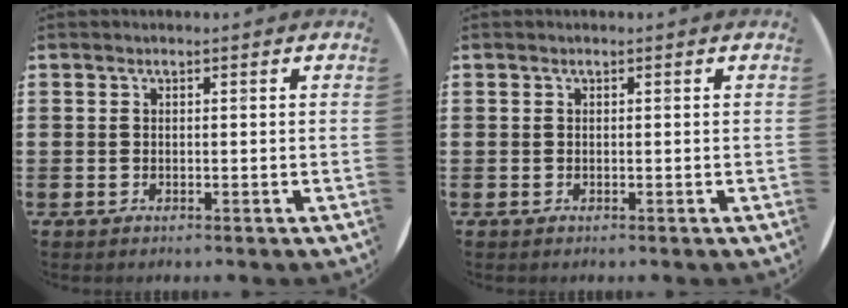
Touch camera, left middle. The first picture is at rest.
{"total": 0.0}